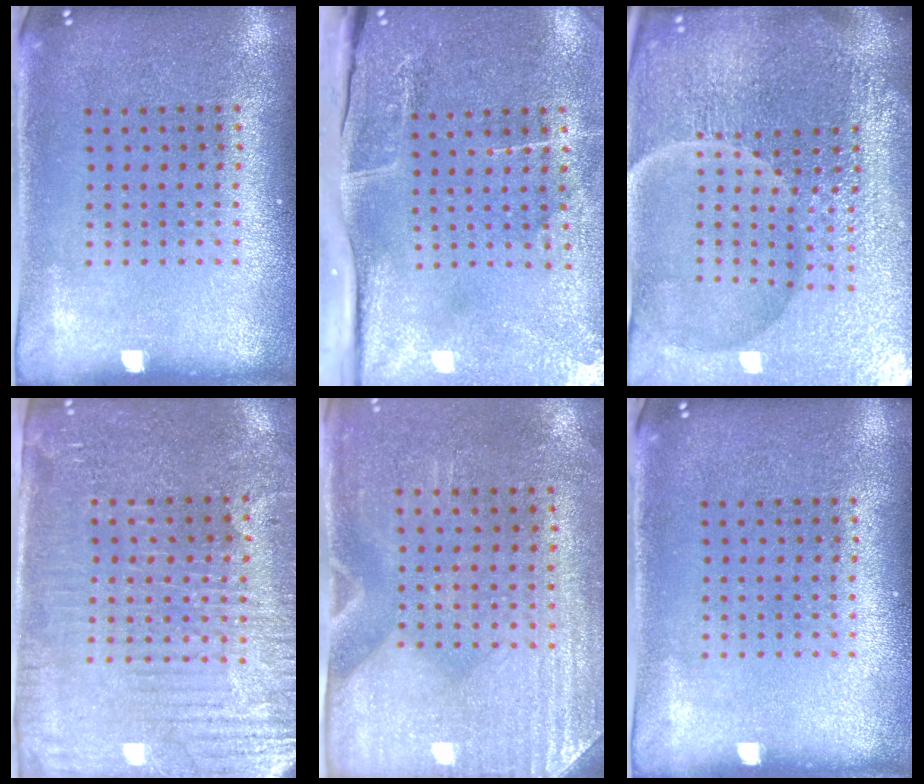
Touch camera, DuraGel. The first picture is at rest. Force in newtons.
{"total": 4.9, "press": 3.9, "slide": 3.0}
{"total": 7.1, "press": 6.2, "slide": 3.4}
{"total": 3.7, "press": 3.5, "slide": 1.4}
{"total": 3.0, "press": 2.6, "slide": 1.5}
{"total": 0.0}